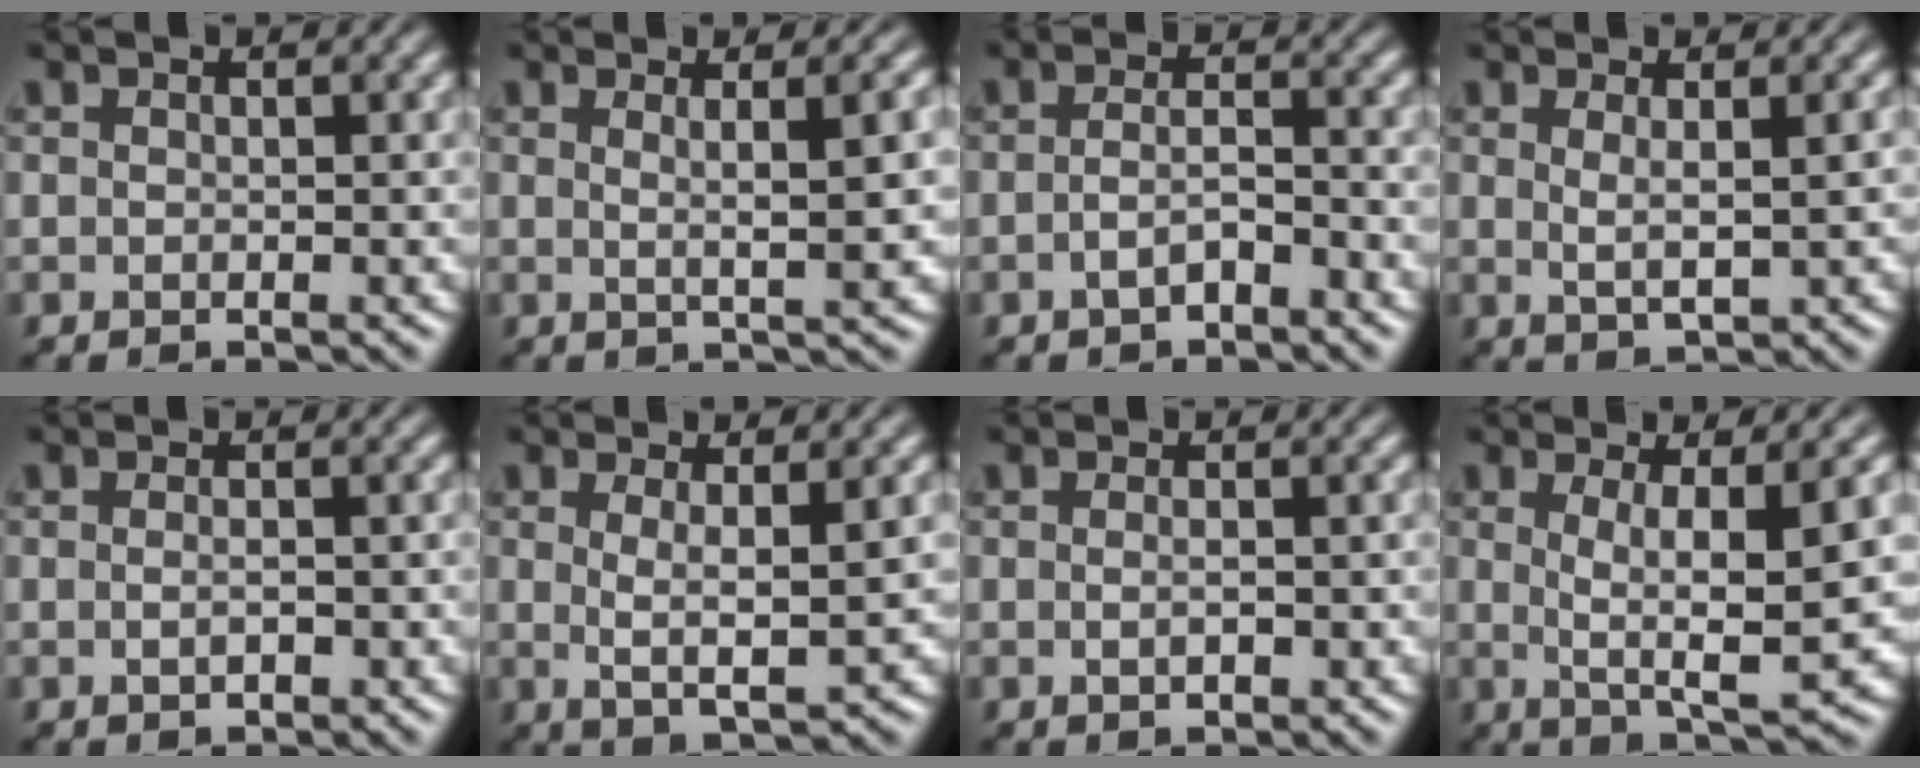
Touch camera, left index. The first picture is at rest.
{"total": 4.3, "force": [1.1, 0.8, 4.1], "torque": [-0.055, 0.003, 0.014]}
{"total": 2.1, "force": [-1.2, 0.6, 1.6], "torque": [-0.039, 0.000, -0.022]}
{"total": 2.3, "force": [0.7, 0.4, 2.1], "torque": [-0.043, -0.008, 0.015]}
{"total": 1.8, "force": [-0.4, 0.6, 1.6], "torque": [-0.020, -0.008, -0.005]}
{"total": 3.8, "force": [0.5, 0.6, 3.7], "torque": [-0.069, -0.009, 0.012]}
{"total": 2.2, "force": [-0.2, 0.9, 2.0], "torque": [-0.015, -0.007, -0.002]}
{"total": 7.1, "force": [0.8, 1.4, 6.9], "torque": [-0.114, -0.007, 0.019]}